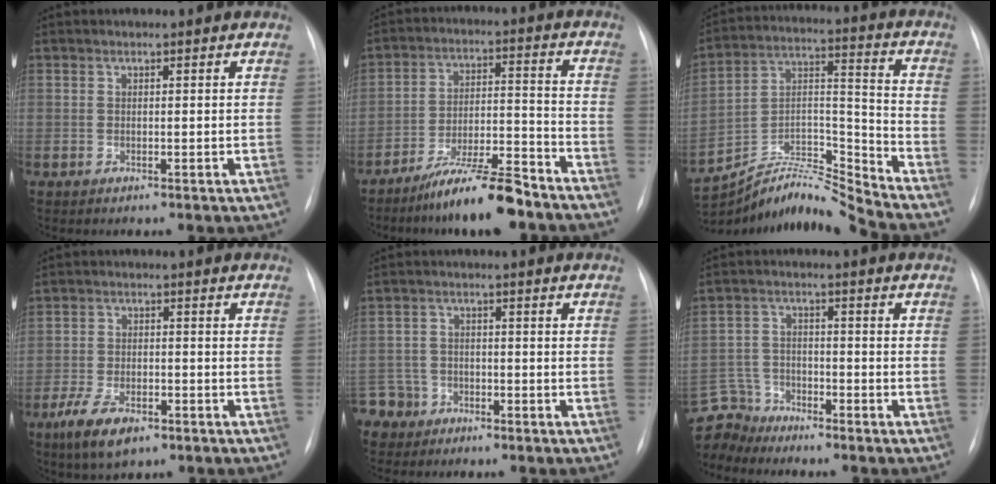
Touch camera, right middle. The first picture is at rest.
{"total": 11.2, "force": [-8.9, 1.3, 6.6], "torque": [-0.104, 0.008, -0.154]}
{"total": 13.6, "force": [-13.4, -2.3, 0.7], "torque": [-0.017, 0.059, -0.242]}
{"total": 6.8, "force": [-3.9, 2.7, 4.9], "torque": [-0.100, -0.012, -0.065]}
{"total": 5.6, "force": [-3.9, 4.0, -0.4], "torque": [0.011, 0.002, -0.074]}
{"total": 7.5, "force": [-7.1, 2.4, -0.6], "torque": [0.006, 0.010, -0.140]}